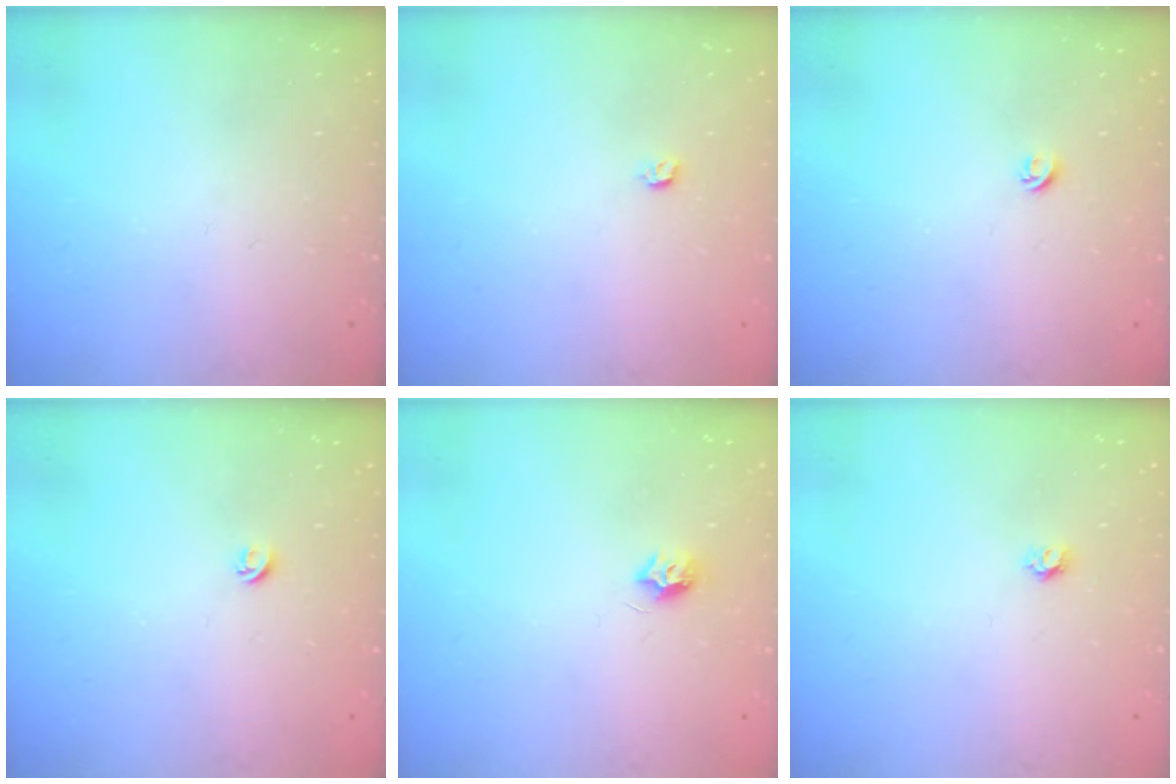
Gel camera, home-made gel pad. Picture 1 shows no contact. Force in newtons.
{"total": 3.2, "press": 3.2, "slide": 0.6}
{"total": 4.3, "press": 4.3, "slide": 0.4}
{"total": 4.3, "press": 4.3, "slide": 0.4}
{"total": 6.6, "press": 6.5, "slide": 0.6}
{"total": 3.2, "press": 3.2, "slide": 0.3}